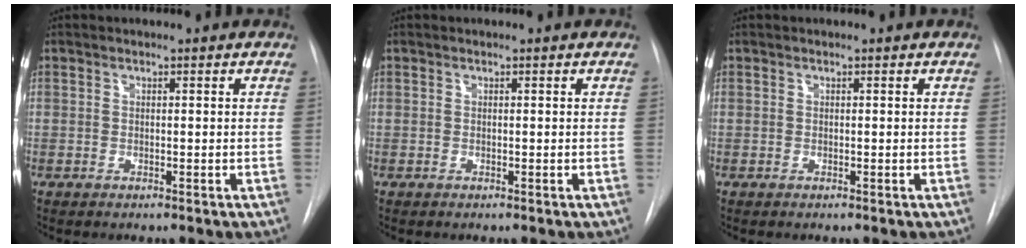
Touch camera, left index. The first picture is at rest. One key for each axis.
{"total": 0.0}
{"total": 0.0}